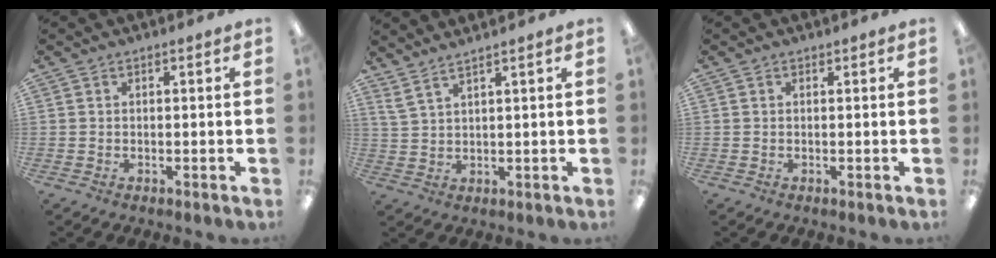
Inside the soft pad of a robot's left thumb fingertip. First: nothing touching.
{"total": 3.3, "force": [3.0, -0.2, 1.4], "torque": [-0.036, -0.013, 0.055]}
{"total": 0.0}